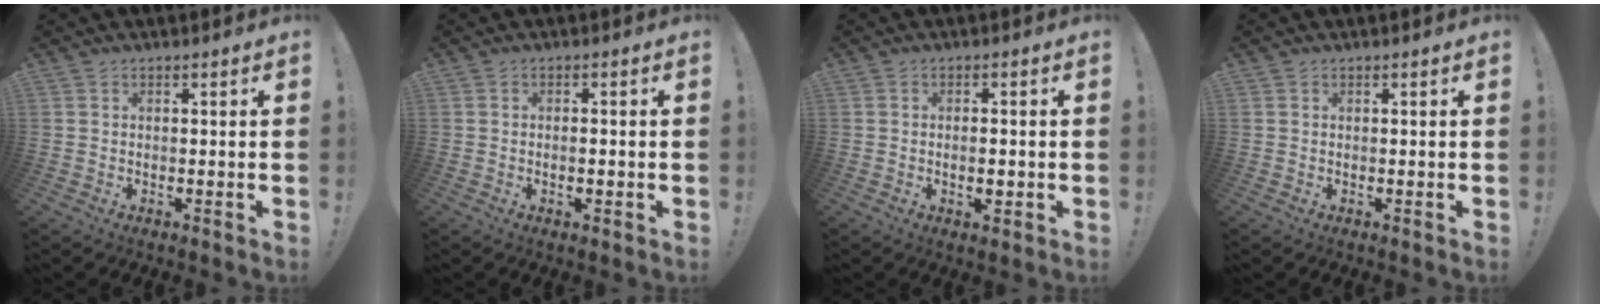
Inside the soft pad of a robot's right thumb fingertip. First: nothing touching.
{"total": 1.4, "force": [-0.6, 0.4, 1.2], "torque": [-0.021, 0.003, -0.010]}
{"total": 2.4, "force": [-0.6, 1.0, 2.1], "torque": [-0.027, 0.001, -0.012]}
{"total": 0.0}